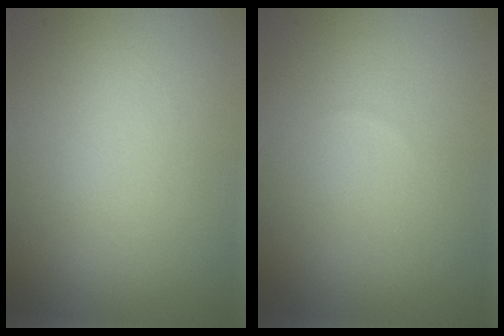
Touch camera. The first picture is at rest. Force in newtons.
{"total": 0.0}